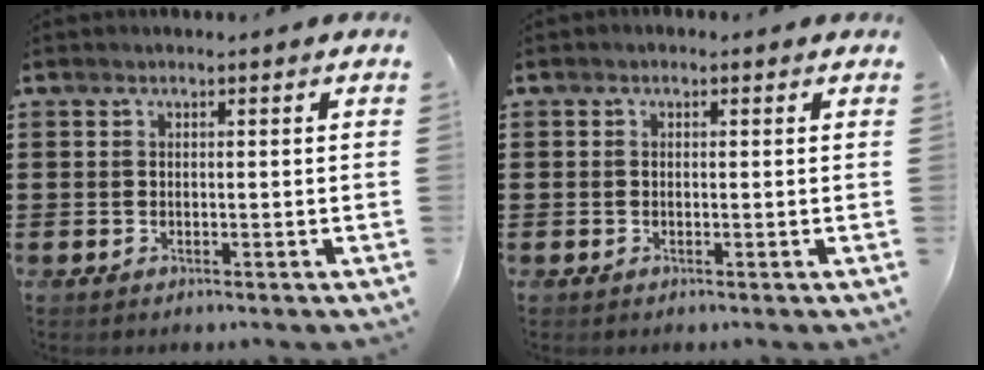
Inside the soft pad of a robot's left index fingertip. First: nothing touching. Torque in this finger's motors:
{"motor_torque": [2.14, 0.00, -0.23, -0.18]}